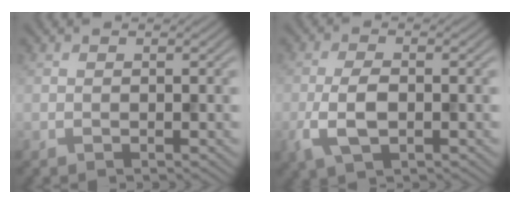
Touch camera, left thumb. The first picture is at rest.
{"total": 5.0, "force": [-1.3, 2.3, 4.2], "torque": [-0.097, -0.004, -0.027]}